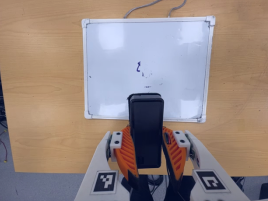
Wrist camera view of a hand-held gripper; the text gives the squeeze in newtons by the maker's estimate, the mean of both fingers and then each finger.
{"total": 12.2, "left": 10.7, "right": 13.6}